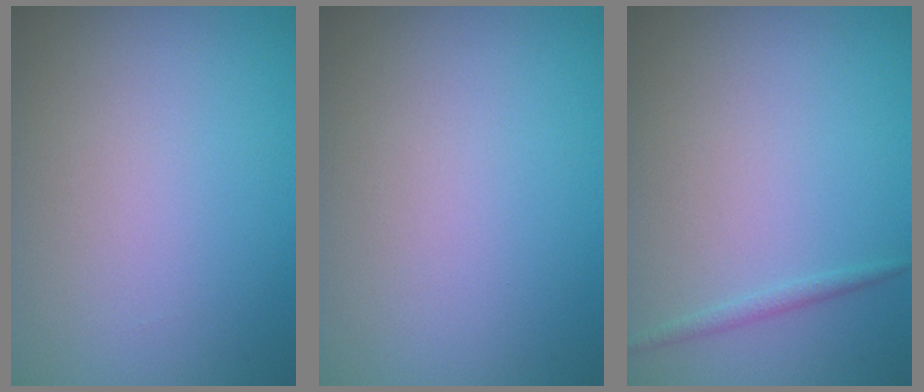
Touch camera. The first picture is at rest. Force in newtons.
{"total": 0.0}
{"total": 0.9, "press": 0.9, "slide": 0.1}